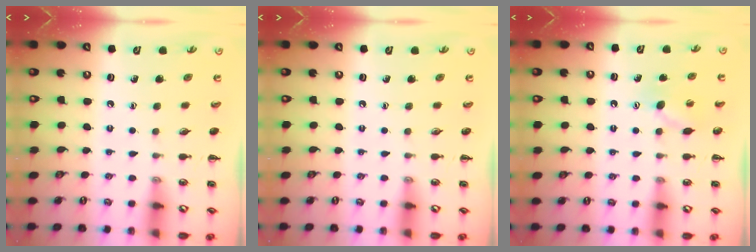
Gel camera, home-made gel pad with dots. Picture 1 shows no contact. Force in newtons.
{"total": 0.0}
{"total": 6.8, "press": 6.6, "slide": 1.5}